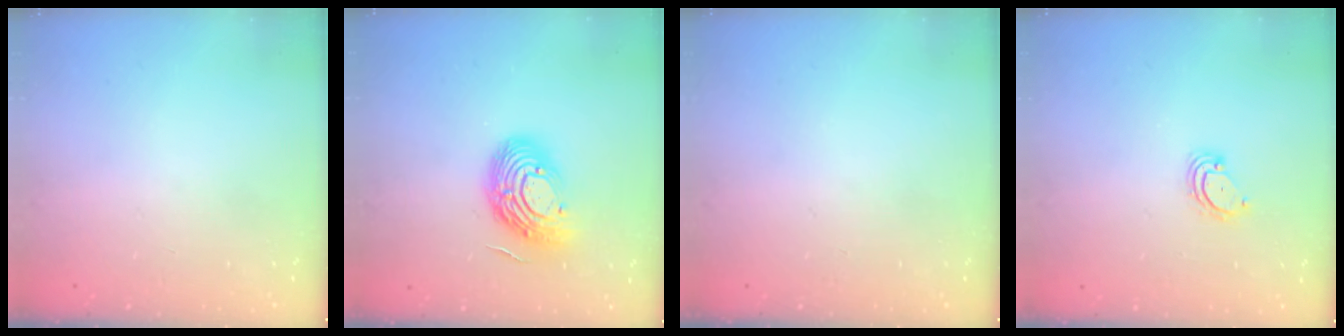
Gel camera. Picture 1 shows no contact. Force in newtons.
{"total": 14.4, "press": 14.3, "slide": 1.2}
{"total": 0.0}
{"total": 3.2, "press": 3.2, "slide": 0.3}